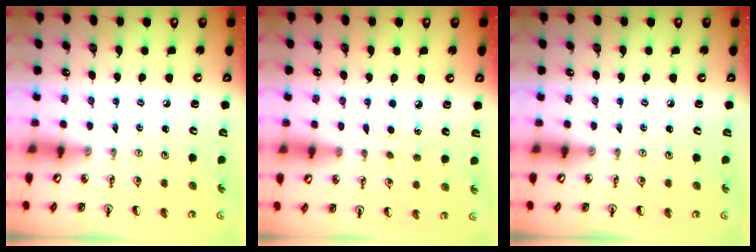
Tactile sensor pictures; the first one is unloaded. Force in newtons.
{"total": 3.4, "press": 3.4, "slide": 0.4}
{"total": 0.0}